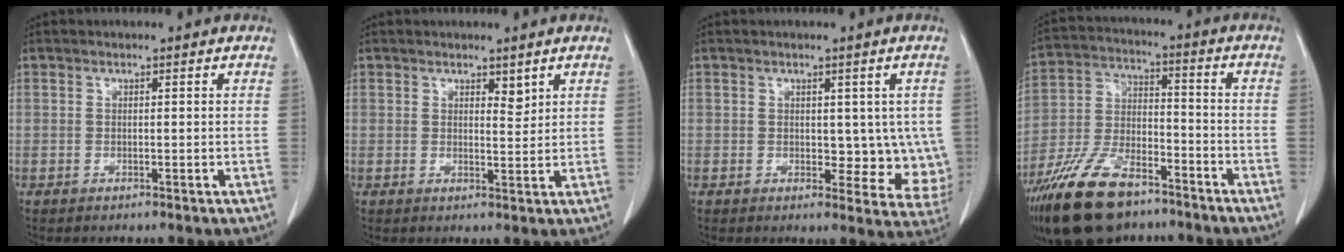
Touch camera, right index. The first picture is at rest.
{"total": 1.9, "force": [1.3, 0.7, 1.1], "torque": [-0.016, -0.010, 0.023]}
{"total": 6.8, "force": [0.6, 4.2, 5.2], "torque": [-0.036, -0.003, 0.014]}
{"total": 15.3, "force": [-10.9, 6.4, 8.7], "torque": [-0.178, 0.001, -0.197]}